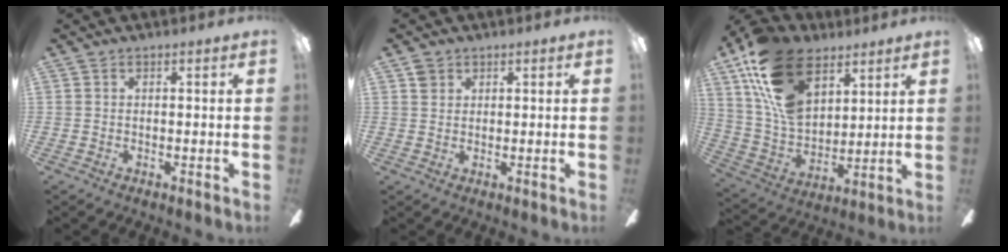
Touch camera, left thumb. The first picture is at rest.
{"total": 1.9, "force": [1.3, 1.4, 0.3], "torque": [0.000, -0.003, 0.023]}
{"total": 20.6, "force": [11.3, 12.2, 12.2], "torque": [-0.257, -0.041, 0.209]}